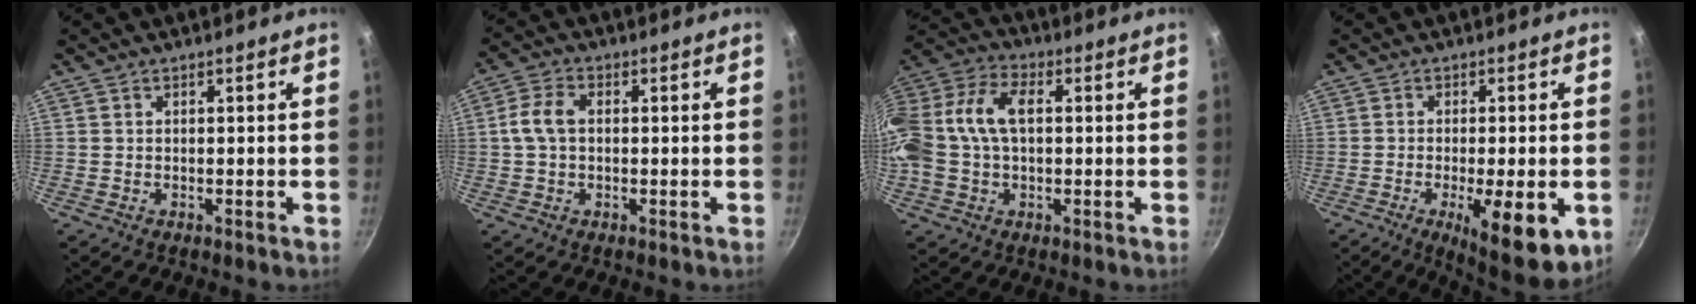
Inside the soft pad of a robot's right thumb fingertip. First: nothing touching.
{"total": 5.5, "force": [0.3, 3.5, 4.1], "torque": [-0.090, 0.017, 0.000]}
{"total": 16.9, "force": [1.6, 10.3, 13.4], "torque": [-0.309, 0.032, 0.028]}
{"total": 13.7, "force": [-4.6, 4.1, 12.2], "torque": [-0.155, -0.011, -0.056]}